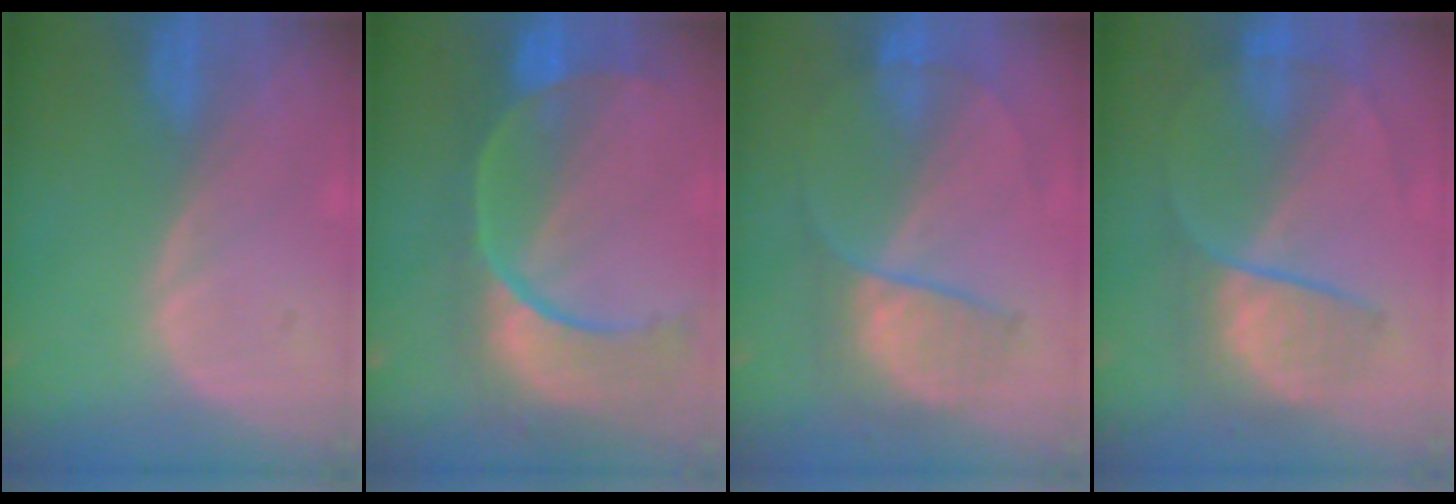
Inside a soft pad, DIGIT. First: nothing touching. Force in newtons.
{"total": 12.1, "press": 9.8, "slide": 7.2}
{"total": 6.2, "press": 6.1, "slide": 0.9}
{"total": 6.7, "press": 6.5, "slide": 1.6}